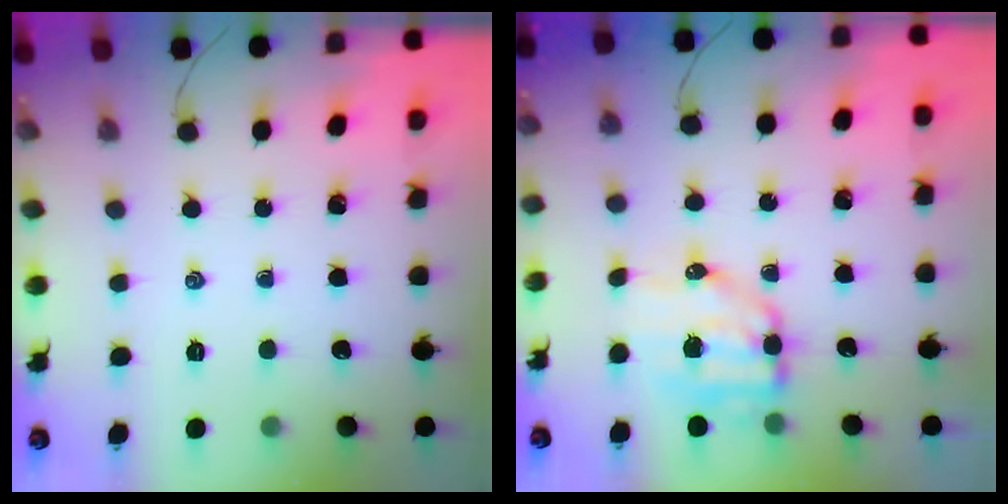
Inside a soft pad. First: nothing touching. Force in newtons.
{"total": 7.7, "press": 7.6, "slide": 1.6}